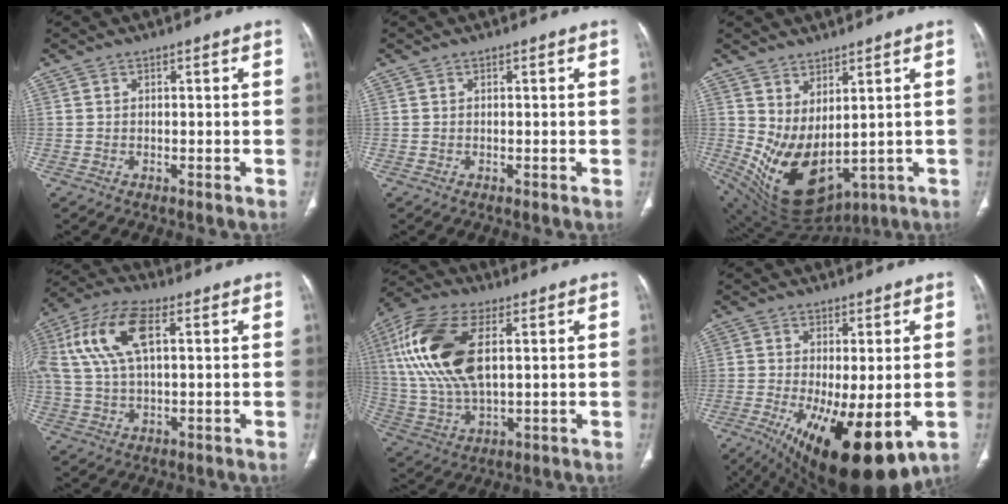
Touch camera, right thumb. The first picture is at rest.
{"total": 0.0}
{"total": 14.2, "force": [1.0, 7.5, 12.0], "torque": [-0.207, -0.033, 0.058]}
{"total": 15.0, "force": [4.3, 7.0, 12.6], "torque": [-0.278, 0.023, 0.080]}
{"total": 19.3, "force": [4.7, 9.6, 16.1], "torque": [-0.346, 0.000, 0.090]}
{"total": 18.0, "force": [-5.9, 6.6, 15.7], "torque": [-0.246, -0.029, -0.074]}